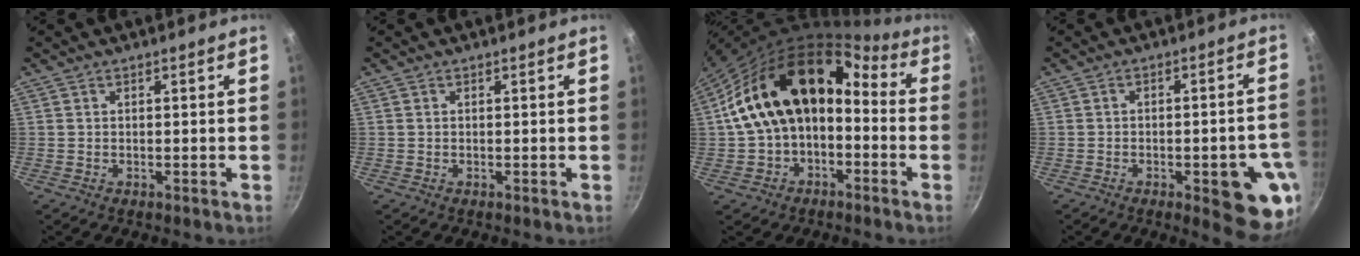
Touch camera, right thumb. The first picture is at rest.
{"total": 0.0}
{"total": 19.7, "force": [-0.9, 13.4, 14.5], "torque": [-0.232, 0.069, -0.016]}
{"total": 14.1, "force": [-5.0, 4.1, 12.6], "torque": [-0.123, 0.020, -0.060]}